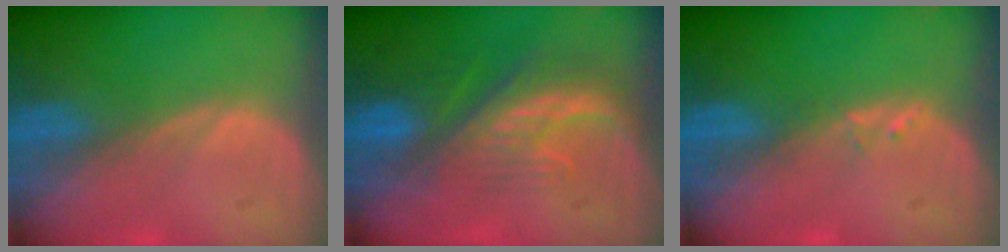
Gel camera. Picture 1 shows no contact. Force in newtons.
{"total": 8.3, "press": 7.5, "slide": 3.5}
{"total": 1.0, "press": 1.0, "slide": 0.2}